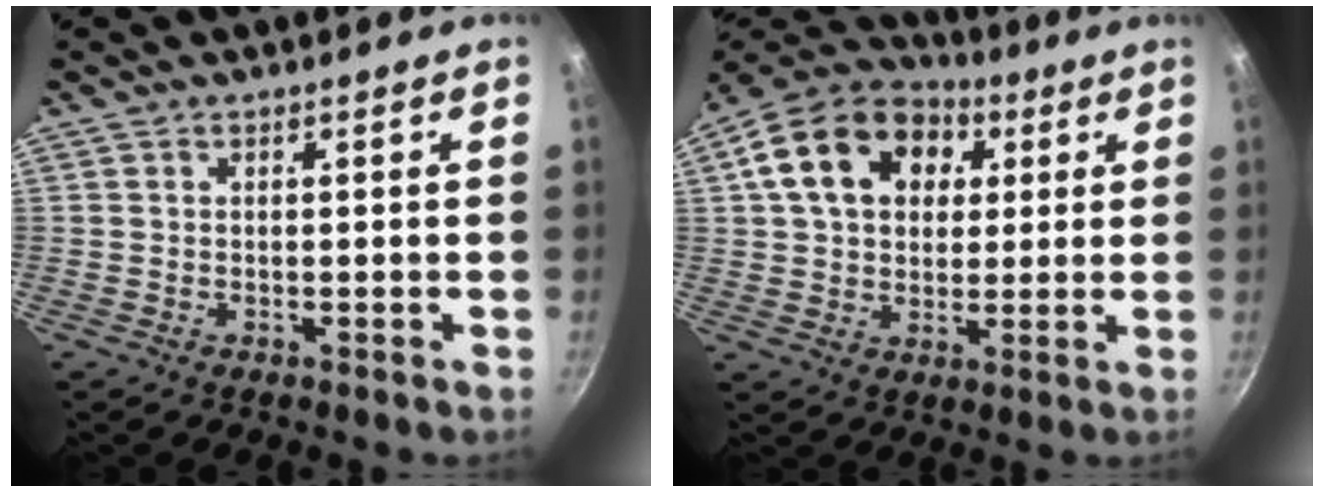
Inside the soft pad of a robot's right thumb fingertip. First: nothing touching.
{"total": 18.5, "force": [5.4, 13.6, 11.3], "torque": [-0.183, 0.021, 0.080]}